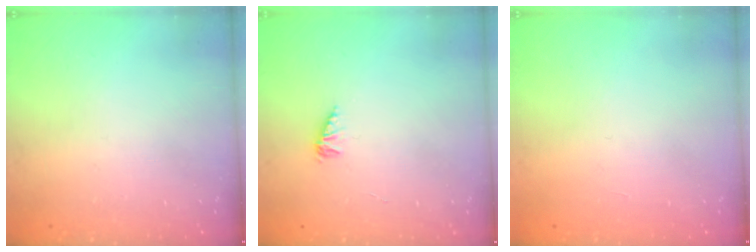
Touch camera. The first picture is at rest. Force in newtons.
{"total": 2.1, "press": 2.1, "slide": 0.3}
{"total": 0.0}